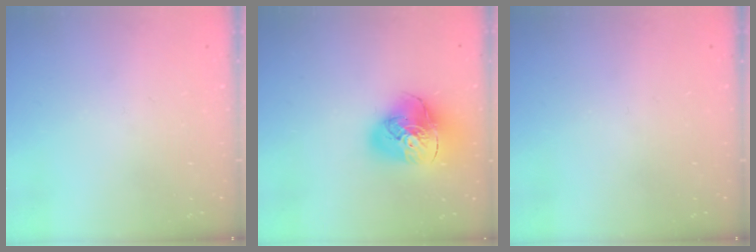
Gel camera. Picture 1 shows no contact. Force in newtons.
{"total": 17.1, "press": 17.0, "slide": 2.1}
{"total": 0.0}